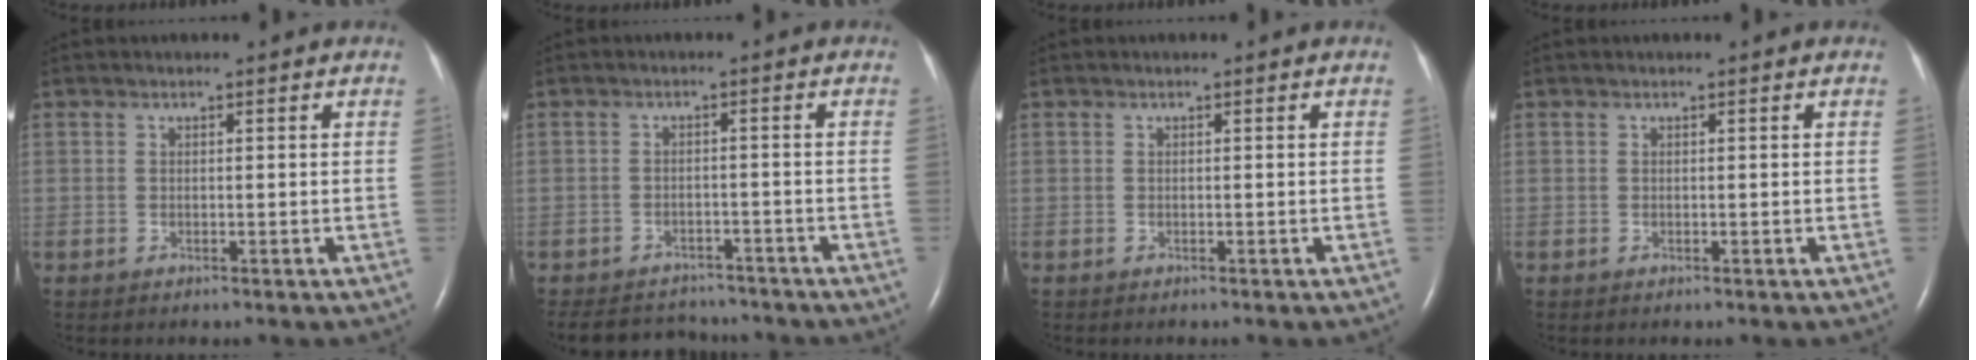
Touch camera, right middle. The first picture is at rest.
{"total": 9.4, "force": [-8.6, 3.3, 1.8], "torque": [-0.036, 0.006, -0.114]}
{"total": 0.0}
{"total": 0.0}